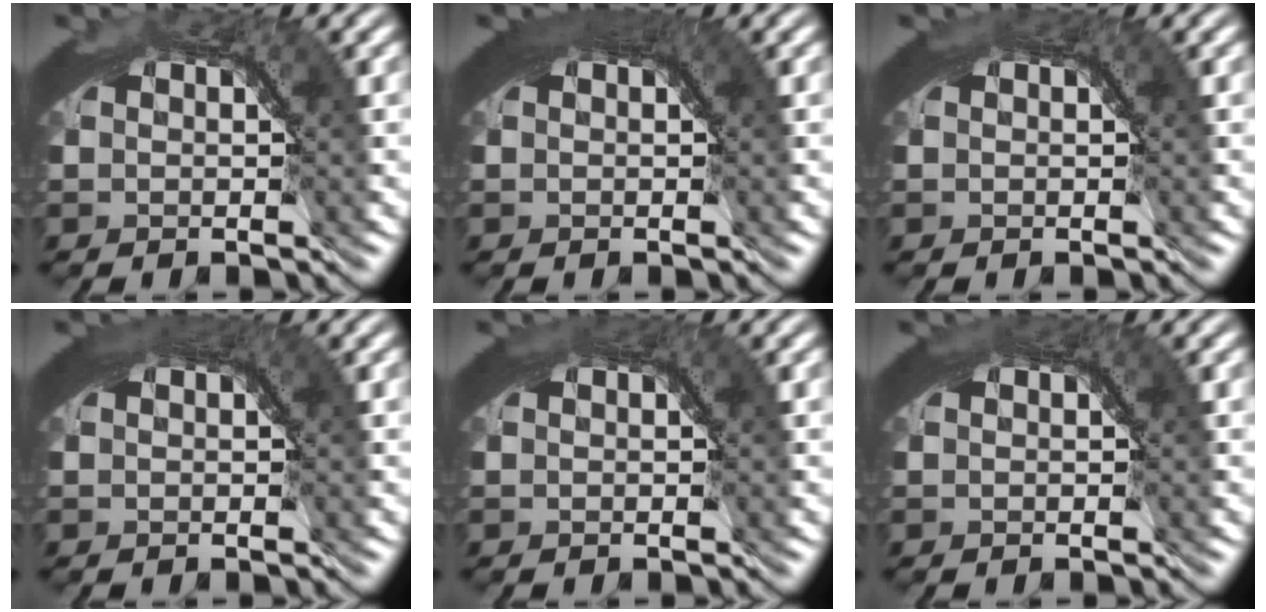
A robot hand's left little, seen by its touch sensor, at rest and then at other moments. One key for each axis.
{"total": 2.2, "fx": 1.1, "fy": 0.5, "fz": 1.8, "tx": -0.019, "ty": 0.005, "tz": 0.013}
{"total": 0.9, "fx": 0.4, "fy": 0.2, "fz": 0.7, "tx": -0.007, "ty": 0.001, "tz": 0.005}
{"total": 1.5, "fx": 0.9, "fy": 0.3, "fz": 1.2, "tx": -0.011, "ty": 0.002, "tz": 0.011}
{"total": 1.0, "fx": 0.5, "fy": 0.2, "fz": 0.9, "tx": -0.007, "ty": 0.001, "tz": 0.006}
{"total": 1.2, "fx": 0.6, "fy": 0.3, "fz": 1.0, "tx": -0.010, "ty": 0.002, "tz": 0.007}